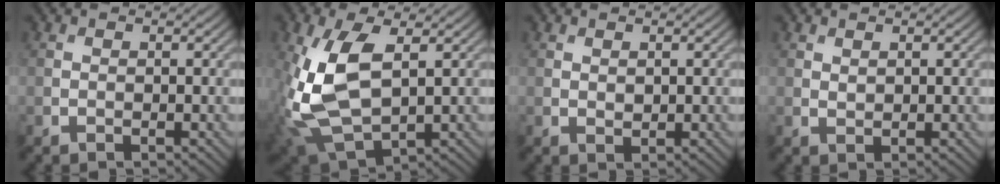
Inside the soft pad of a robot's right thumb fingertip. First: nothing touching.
{"total": 12.3, "force": [0.6, 6.6, 10.3], "torque": [-0.266, -0.008, 0.017]}
{"total": 0.7, "force": [0.4, 0.4, 0.4], "torque": [-0.008, -0.003, 0.010]}
{"total": 0.7, "force": [0.6, 0.3, 0.3], "torque": [-0.009, -0.002, 0.014]}